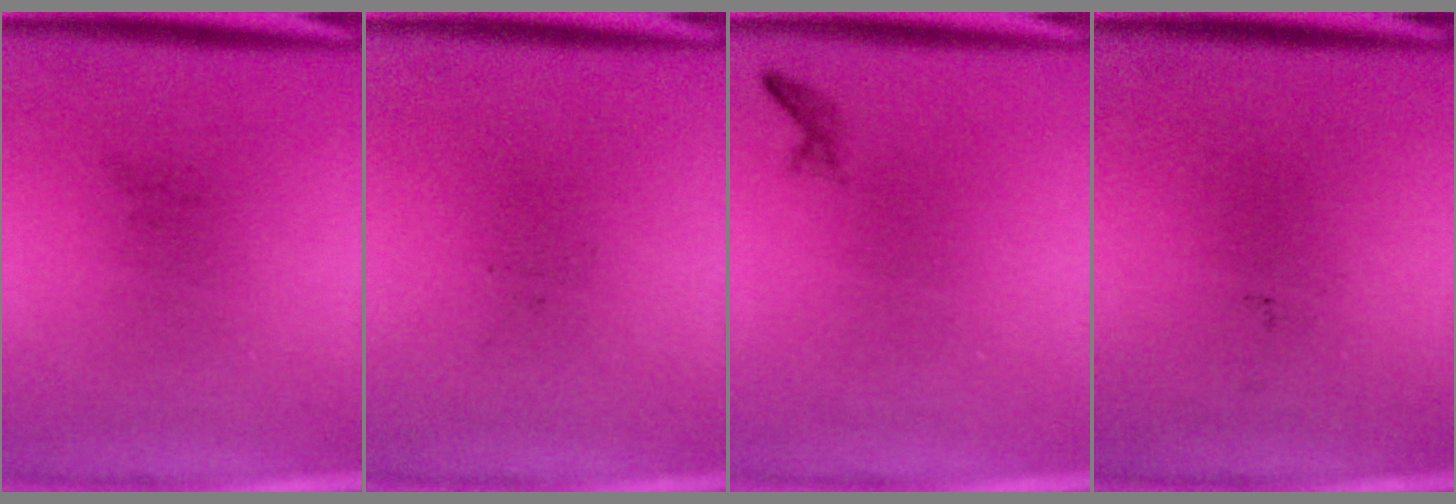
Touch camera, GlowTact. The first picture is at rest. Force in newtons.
{"total": 0.0}
{"total": 0.6}
{"total": 0.0}